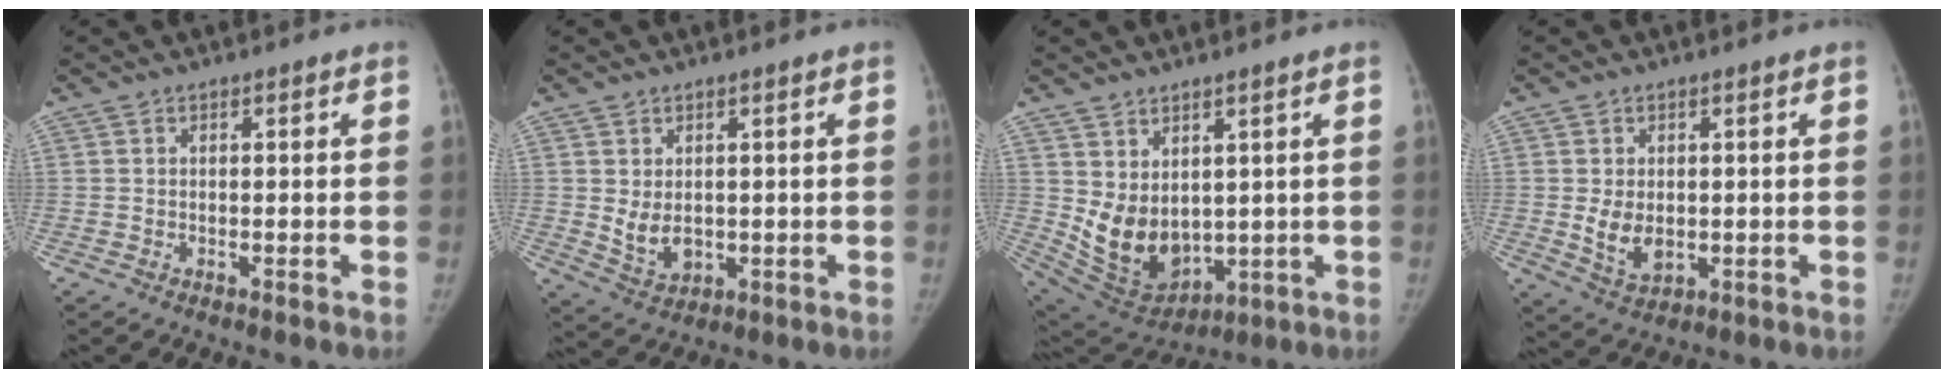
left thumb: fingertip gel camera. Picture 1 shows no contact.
{"total": 5.0, "force": [0.4, 3.4, 3.6], "torque": [-0.049, -0.015, 0.022]}
{"total": 11.3, "force": [2.0, 7.6, 8.1], "torque": [-0.113, -0.027, 0.071]}
{"total": 5.6, "force": [-0.1, 3.7, 4.2], "torque": [-0.065, -0.013, 0.011]}